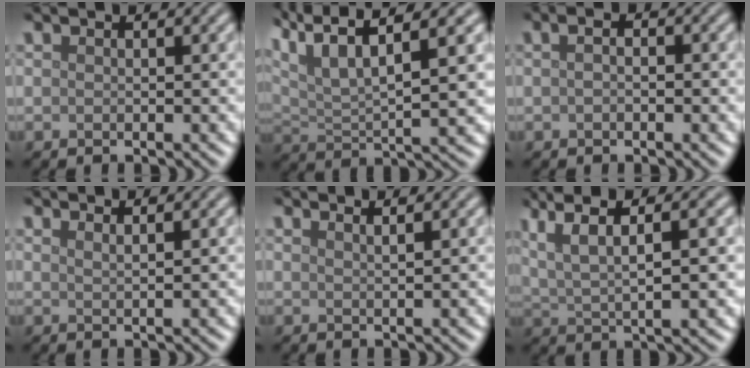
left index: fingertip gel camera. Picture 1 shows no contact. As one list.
[{"total": 9.6, "force": [6.0, 2.6, 7.1], "torque": [-0.138, 0.021, 0.106]}, {"total": 2.5, "force": [0.6, 1.5, 1.9], "torque": [-0.025, 0.010, -0.010]}, {"total": 1.7, "force": [1.2, 0.6, 1.0], "torque": [0.003, 0.002, 0.001]}, {"total": 2.3, "force": [1.7, 0.9, 1.3], "torque": [0.007, 0.007, -0.002]}, {"total": 6.8, "force": [3.4, 1.7, 5.6], "torque": [-0.110, 0.012, 0.064]}]